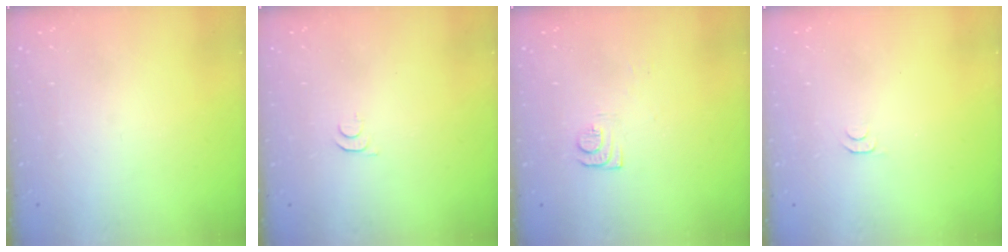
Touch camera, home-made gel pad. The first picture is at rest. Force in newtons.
{"total": 3.3, "press": 3.2, "slide": 0.4}
{"total": 5.9, "press": 5.9, "slide": 0.8}
{"total": 3.5, "press": 3.4, "slide": 0.4}